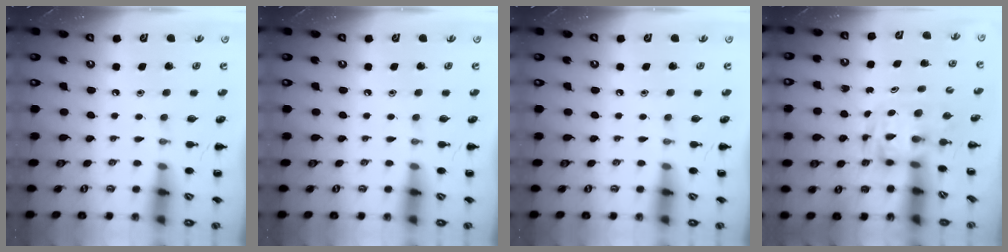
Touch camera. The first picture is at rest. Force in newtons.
{"total": 0.0}
{"total": 0.0}
{"total": 3.5, "press": 3.4, "slide": 0.6}